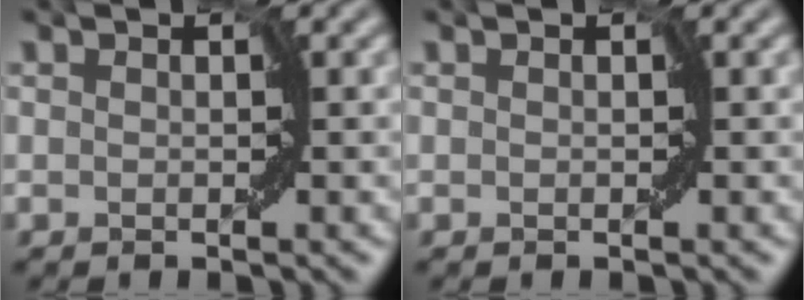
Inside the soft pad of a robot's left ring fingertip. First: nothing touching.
{"total": 0.0}